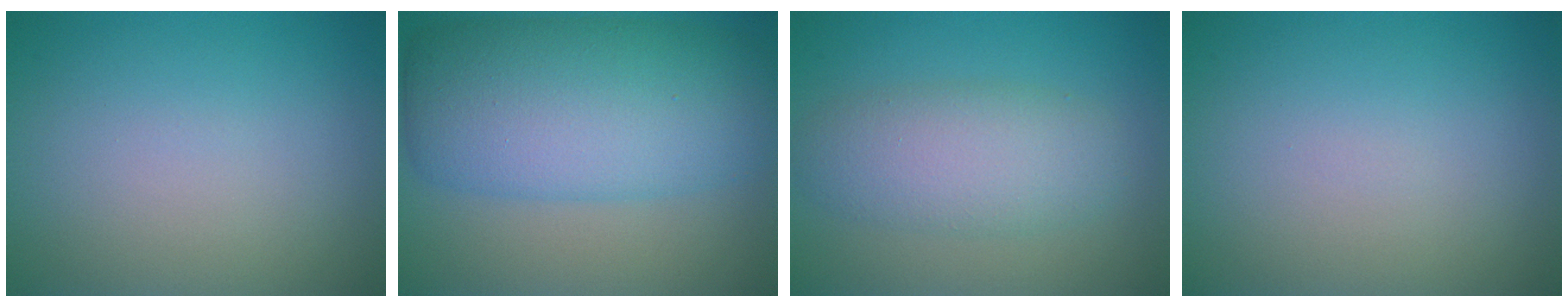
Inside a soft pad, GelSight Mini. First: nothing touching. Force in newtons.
{"total": 10.2, "press": 10.2, "slide": 0.3}
{"total": 4.8, "press": 4.8, "slide": 0.3}
{"total": 0.0}